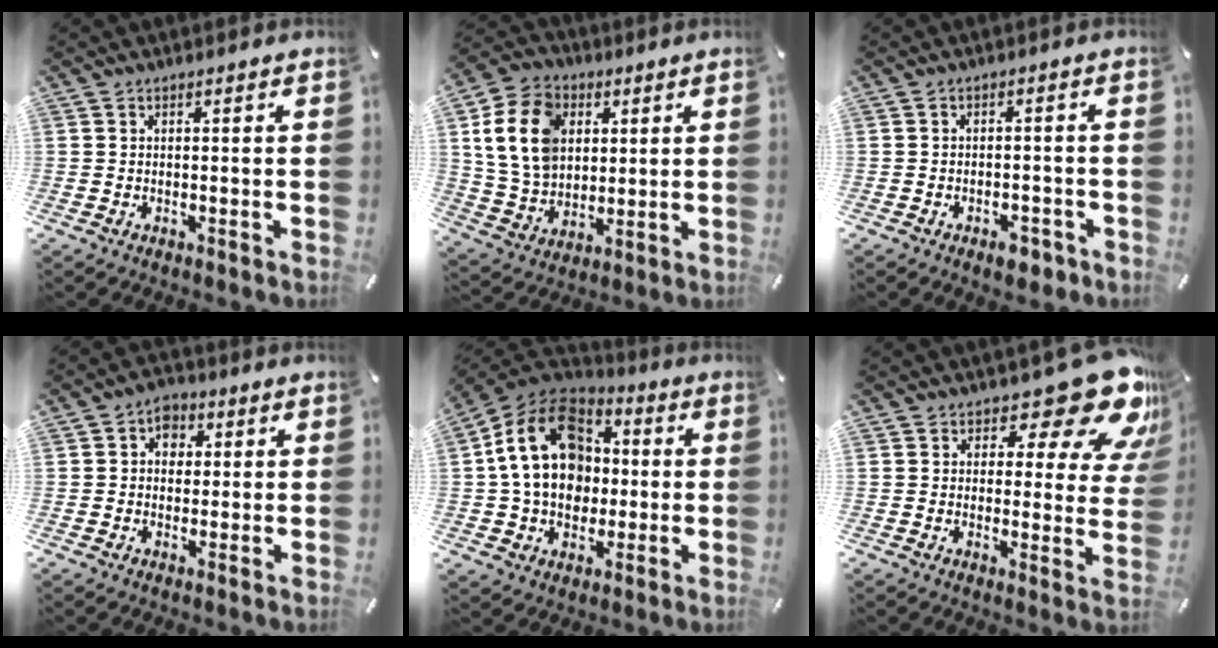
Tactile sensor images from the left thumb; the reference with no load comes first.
{"total": 15.1, "force": [3.9, 12.1, 8.1], "torque": [-0.185, 0.006, 0.074]}
{"total": 4.3, "force": [-3.0, 2.2, 2.2], "torque": [-0.031, 0.018, -0.052]}
{"total": 5.0, "force": [0.8, 4.4, 2.2], "torque": [-0.018, 0.002, 0.008]}
{"total": 18.7, "force": [1.0, 15.5, 10.5], "torque": [-0.210, 0.012, 0.020]}
{"total": 16.0, "force": [9.7, 6.9, 10.7], "torque": [-0.138, -0.071, 0.159]}